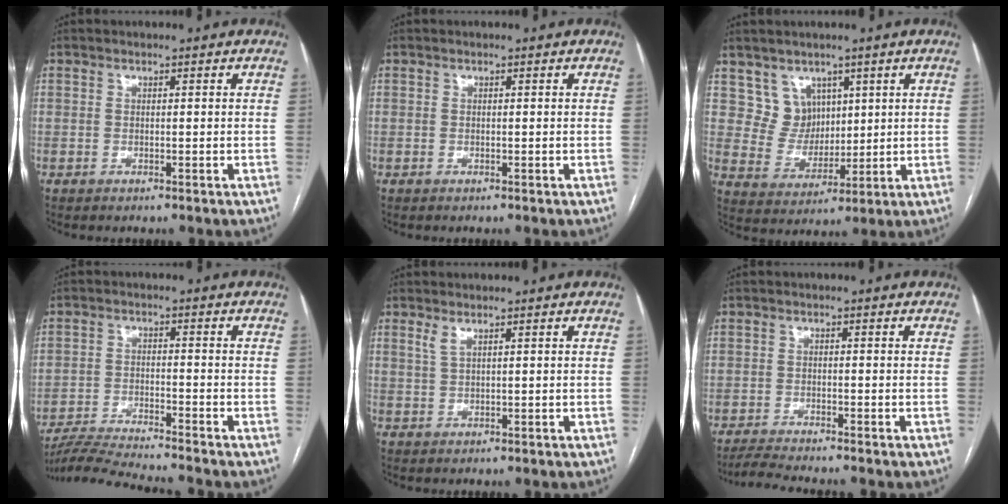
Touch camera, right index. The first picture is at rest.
{"total": 0.0}
{"total": 6.1, "force": [3.4, 5.0, 0.9], "torque": [-0.021, 0.009, 0.076]}
{"total": 9.1, "force": [-8.7, -1.3, 2.6], "torque": [-0.040, -0.012, -0.150]}
{"total": 1.5, "force": [1.0, 0.2, 1.1], "torque": [-0.032, 0.003, 0.025]}
{"total": 3.4, "force": [-3.2, -0.6, 1.1], "torque": [-0.021, -0.018, -0.054]}